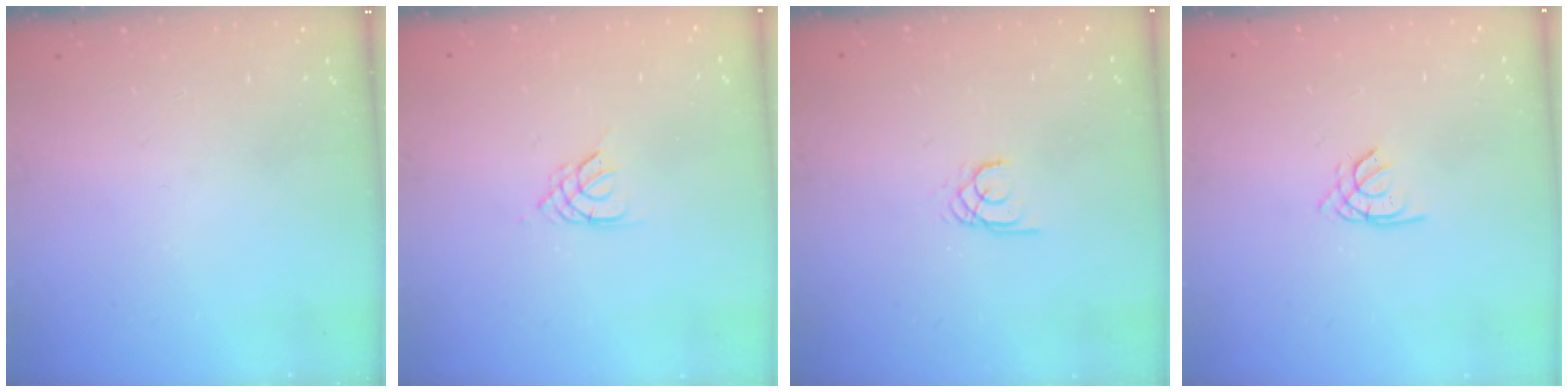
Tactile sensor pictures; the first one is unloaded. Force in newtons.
{"total": 2.1, "press": 2.1, "slide": 0.4}
{"total": 1.5, "press": 1.5, "slide": 0.1}
{"total": 1.2, "press": 1.1, "slide": 0.3}